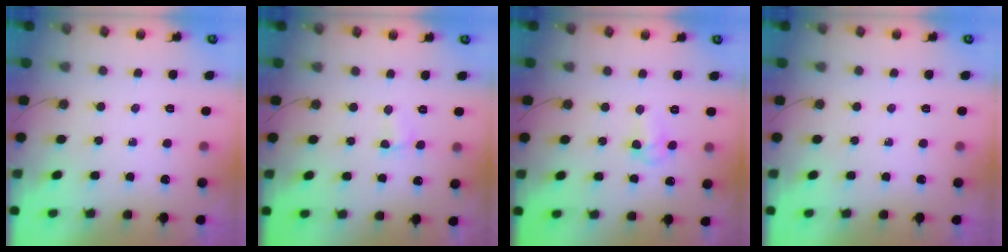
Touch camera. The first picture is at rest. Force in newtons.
{"total": 2.2, "press": 2.2, "slide": 0.5}
{"total": 5.8, "press": 4.5, "slide": 3.7}
{"total": 0.0}